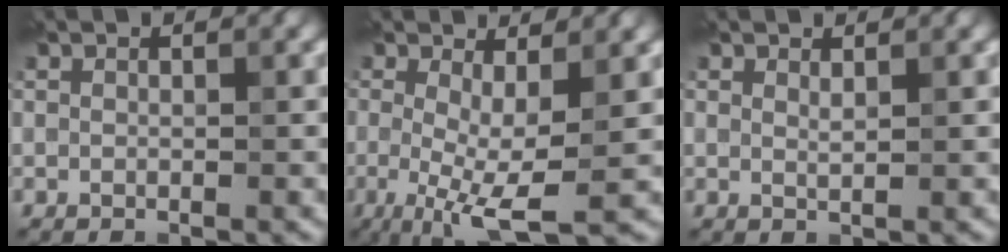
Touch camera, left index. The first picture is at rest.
{"total": 6.2, "force": [-0.7, 1.7, 5.9], "torque": [-0.114, -0.015, -0.015]}
{"total": 0.7, "force": [0.6, 0.1, 0.4], "torque": [-0.006, -0.002, 0.011]}